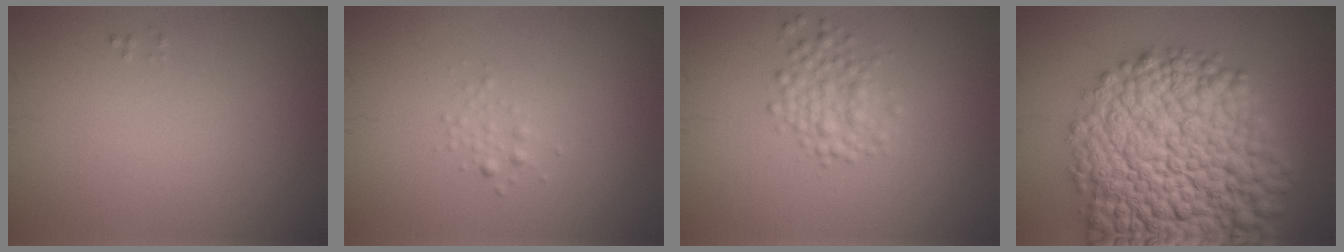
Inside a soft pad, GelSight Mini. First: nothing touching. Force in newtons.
{"total": 0.9, "press": 0.9, "slide": 0.0}
{"total": 2.6, "press": 2.6, "slide": 0.0}
{"total": 18.0, "press": 18.0, "slide": 0.8}